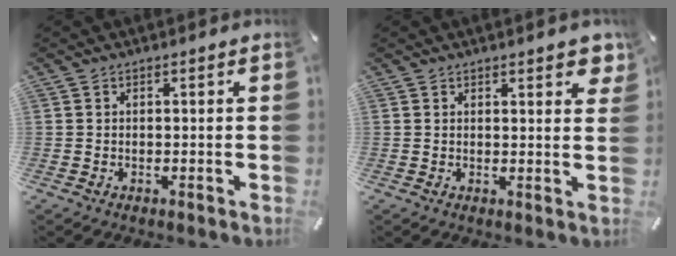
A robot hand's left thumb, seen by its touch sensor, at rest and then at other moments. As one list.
[{"total": 3.2, "force": [2.5, 1.0, 1.7], "torque": [-0.017, -0.015, 0.040]}]